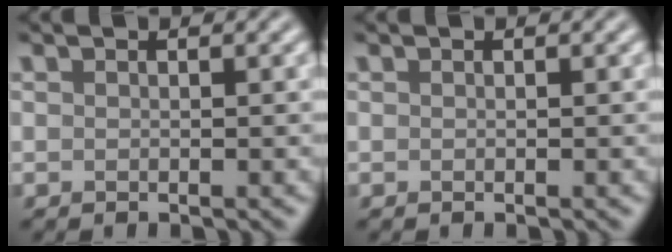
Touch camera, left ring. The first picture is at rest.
{"total": 0.0}